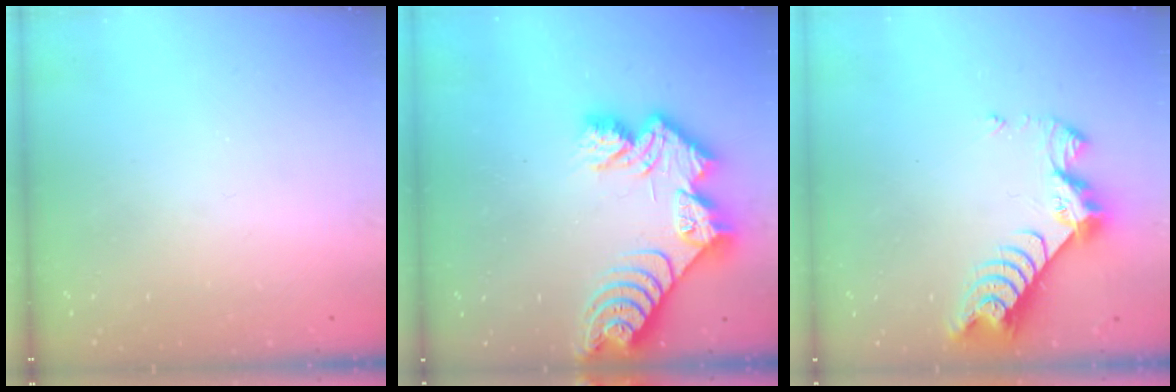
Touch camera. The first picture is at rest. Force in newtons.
{"total": 14.5, "press": 14.4, "slide": 1.1}
{"total": 8.4, "press": 8.4, "slide": 0.8}